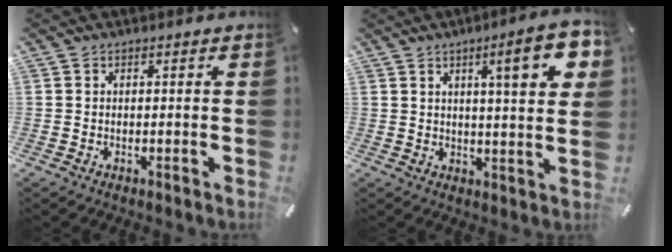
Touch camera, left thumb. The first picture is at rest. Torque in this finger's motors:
{"motor_torque": [1.99, 1.88, 1.37, -1.30, 0.38]}